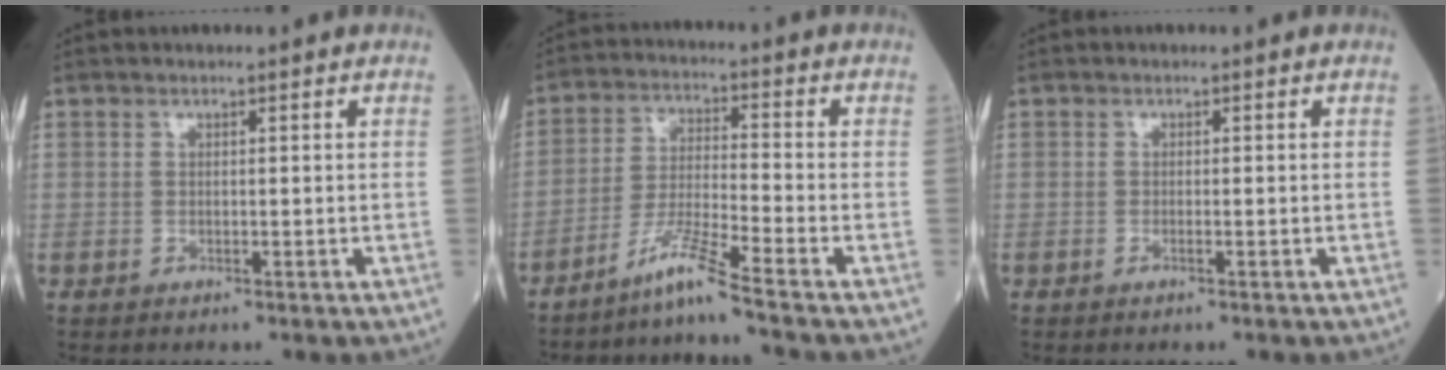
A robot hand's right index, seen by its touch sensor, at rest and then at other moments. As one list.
[{"total": 6.7, "force": [-5.4, -1.8, 3.6], "torque": [-0.075, -0.024, -0.109]}, {"total": 0.6, "force": [-0.4, -0.1, 0.4], "torque": [-0.005, 0.000, -0.009]}]